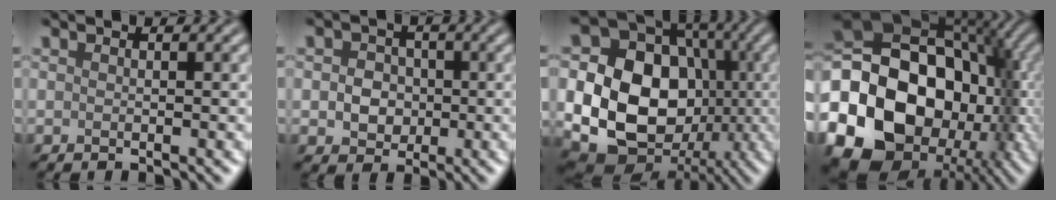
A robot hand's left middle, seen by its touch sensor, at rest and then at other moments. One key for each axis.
{"total": 3.3, "fx": -0.2, "fy": 2.8, "fz": 1.6, "tx": -0.015, "ty": -0.002, "tz": -0.012}
{"total": 16.5, "fx": -1.8, "fy": 13.3, "fz": 9.5, "tx": -0.170, "ty": -0.016, "tz": -0.049}
{"total": 22.4, "fx": -5.8, "fy": 17.0, "fz": 13.4, "tx": -0.259, "ty": -0.026, "tz": -0.106}